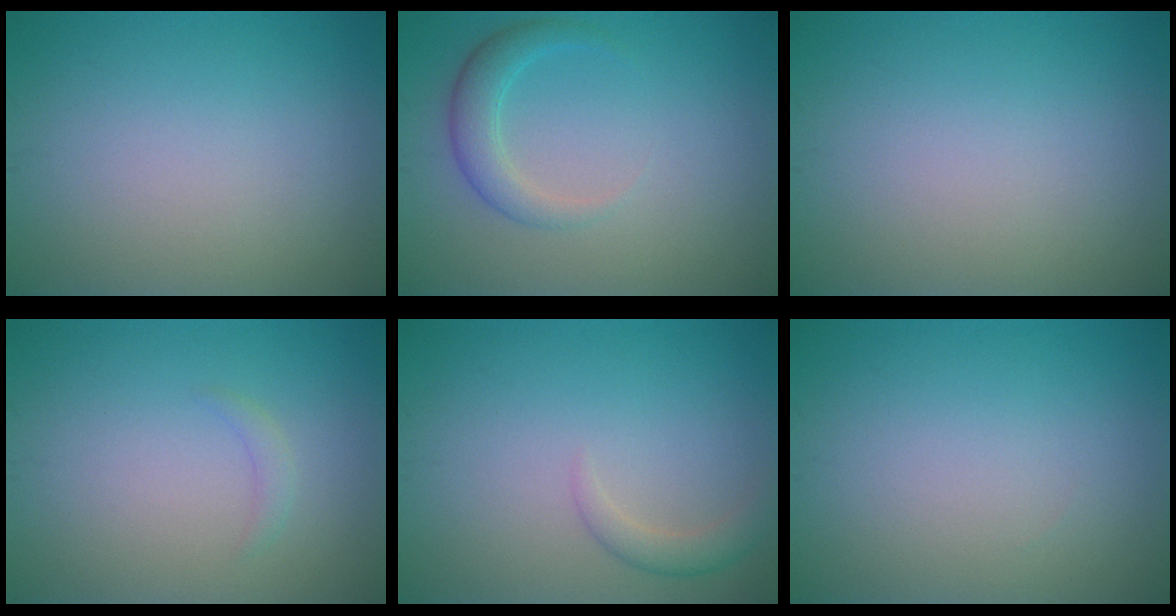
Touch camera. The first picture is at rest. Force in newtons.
{"total": 2.7, "press": 2.6, "slide": 0.4}
{"total": 0.0}
{"total": 0.8, "press": 0.8, "slide": 0.1}
{"total": 1.7, "press": 1.7, "slide": 0.1}
{"total": 0.0}